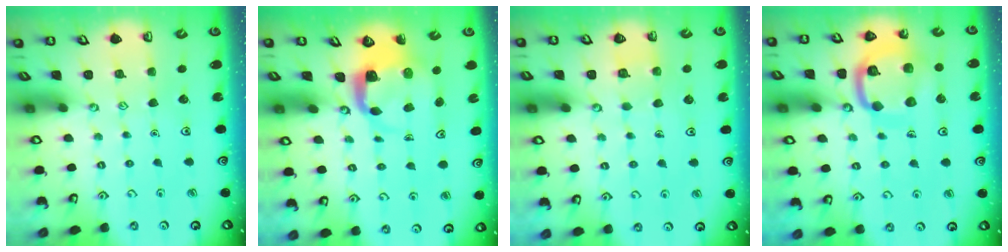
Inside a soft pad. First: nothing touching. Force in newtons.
{"total": 3.9, "press": 3.8, "slide": 0.5}
{"total": 2.7, "press": 2.7, "slide": 0.1}
{"total": 15.2, "press": 15.1, "slide": 1.7}